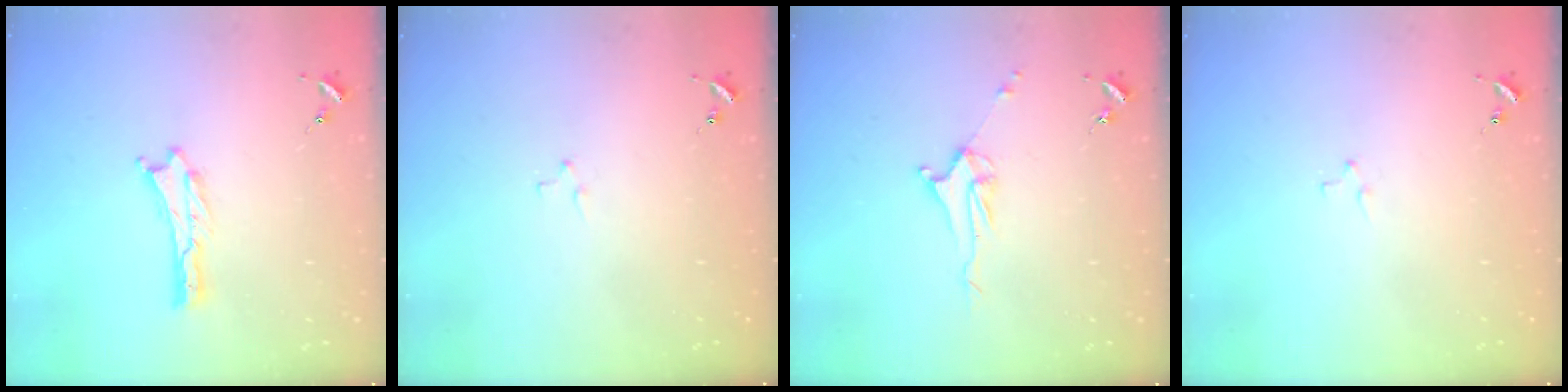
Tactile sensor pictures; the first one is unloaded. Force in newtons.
{"total": 2.1, "press": 2.1, "slide": 0.2}
{"total": 3.7, "press": 3.7, "slide": 0.5}
{"total": 2.1, "press": 2.1, "slide": 0.2}